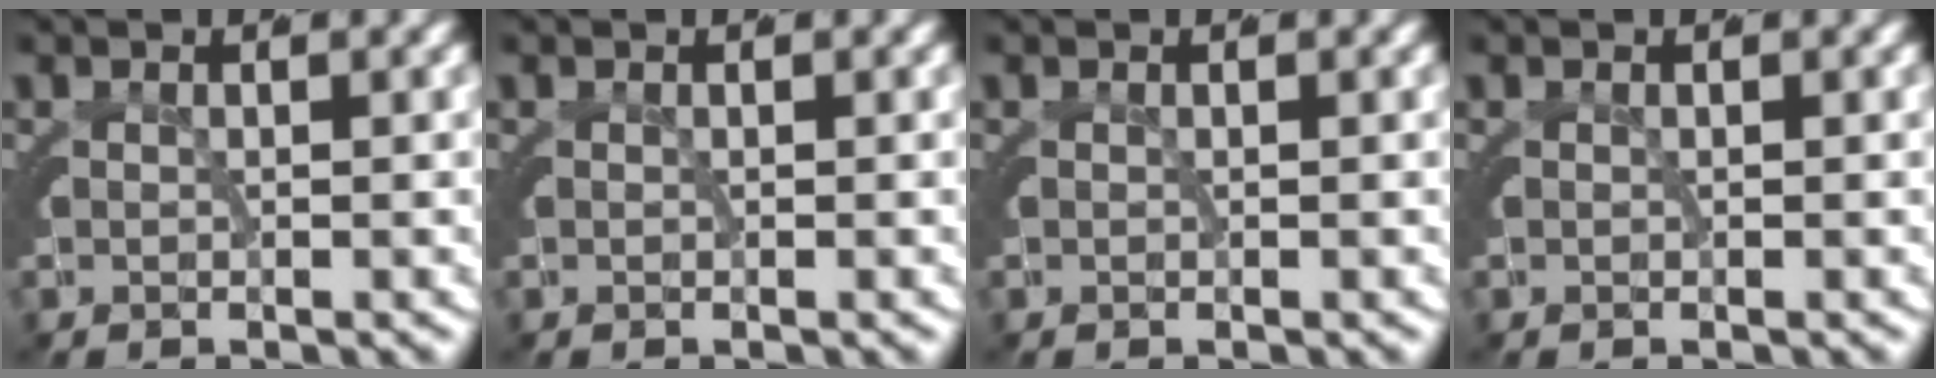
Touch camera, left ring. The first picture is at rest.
{"total": 0.0}
{"total": 0.0}
{"total": 0.0}